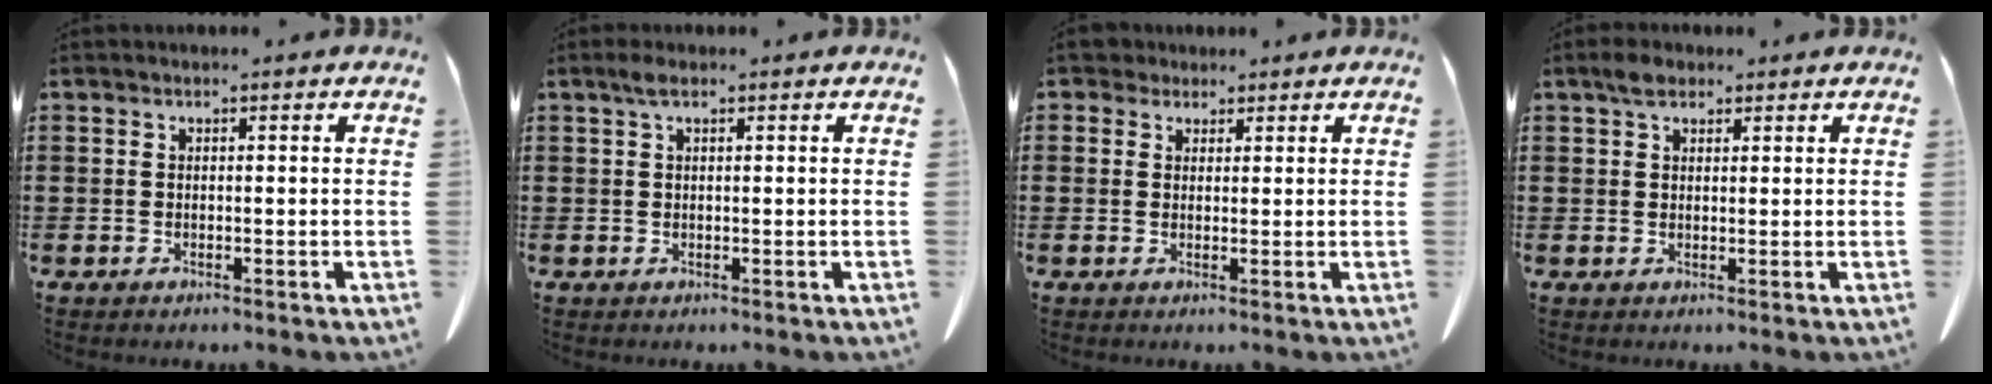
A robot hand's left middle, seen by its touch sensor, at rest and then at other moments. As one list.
[{"total": 1.4, "force": [0.6, 0.4, 1.2], "torque": [-0.025, 0.004, 0.010]}, {"total": 2.3, "force": [1.8, 1.4, 0.4], "torque": [-0.017, 0.011, 0.035]}, {"total": 2.6, "force": [1.8, 1.4, 1.3], "torque": [-0.023, 0.004, 0.030]}]